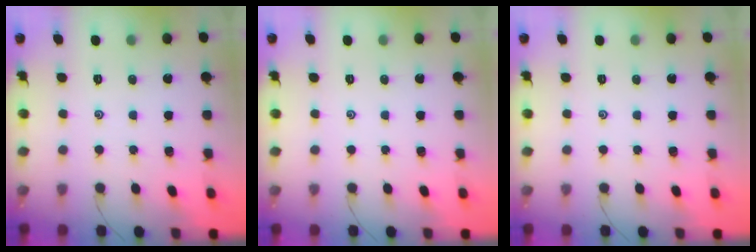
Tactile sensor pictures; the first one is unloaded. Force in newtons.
{"total": 0.0}
{"total": 0.0}